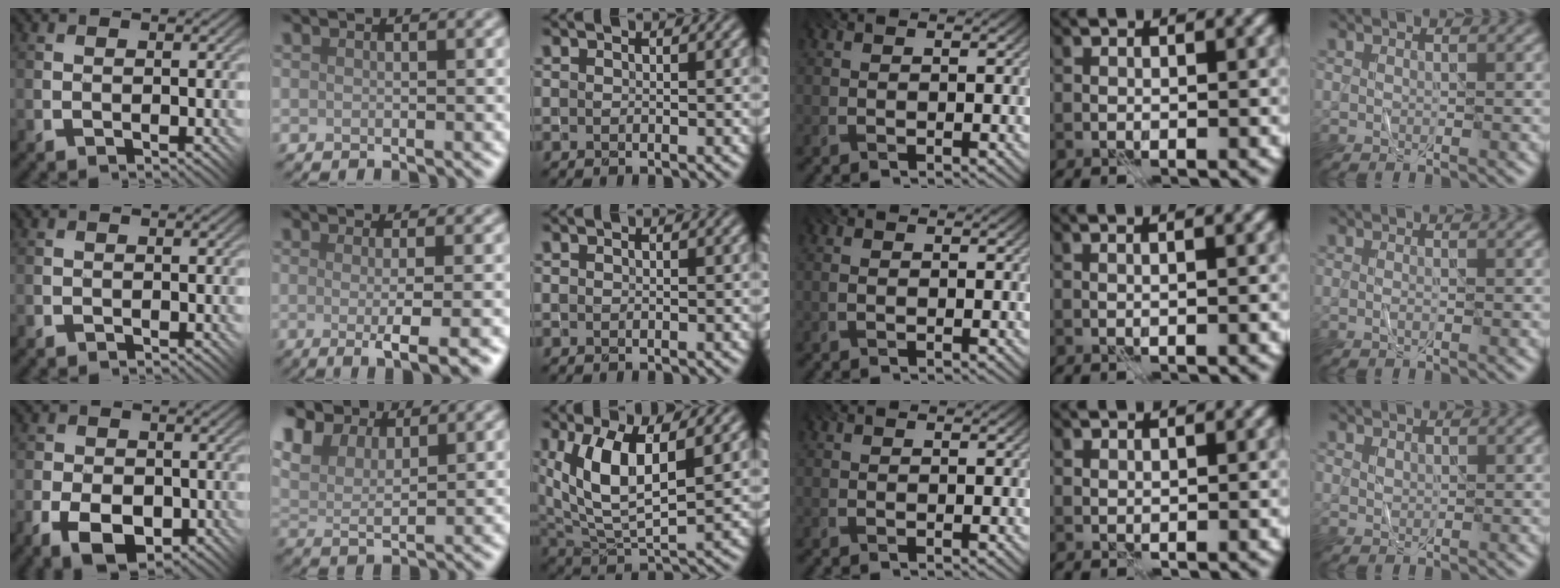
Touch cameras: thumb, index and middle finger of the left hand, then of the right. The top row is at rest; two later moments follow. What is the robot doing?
{"motion": "fold", "object": "shorts"}